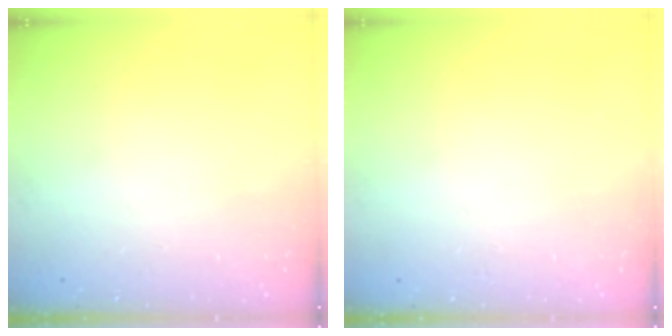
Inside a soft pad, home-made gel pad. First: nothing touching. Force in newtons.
{"total": 0.0}